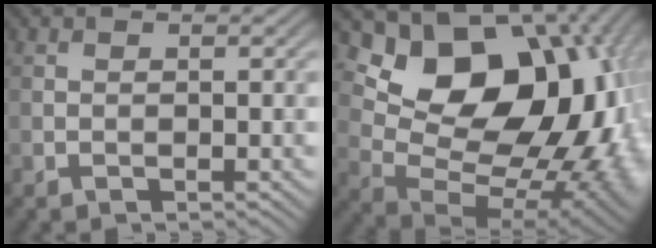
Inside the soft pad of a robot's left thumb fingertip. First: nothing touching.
{"total": 20.1, "force": [5.2, 13.7, 13.8], "torque": [-0.188, 0.002, 0.114]}